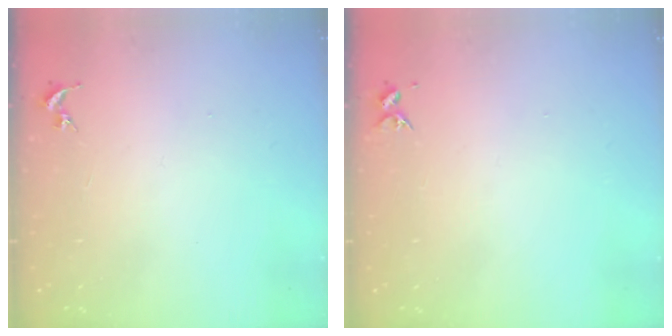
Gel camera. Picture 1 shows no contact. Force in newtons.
{"total": 3.3, "press": 3.3, "slide": 0.4}